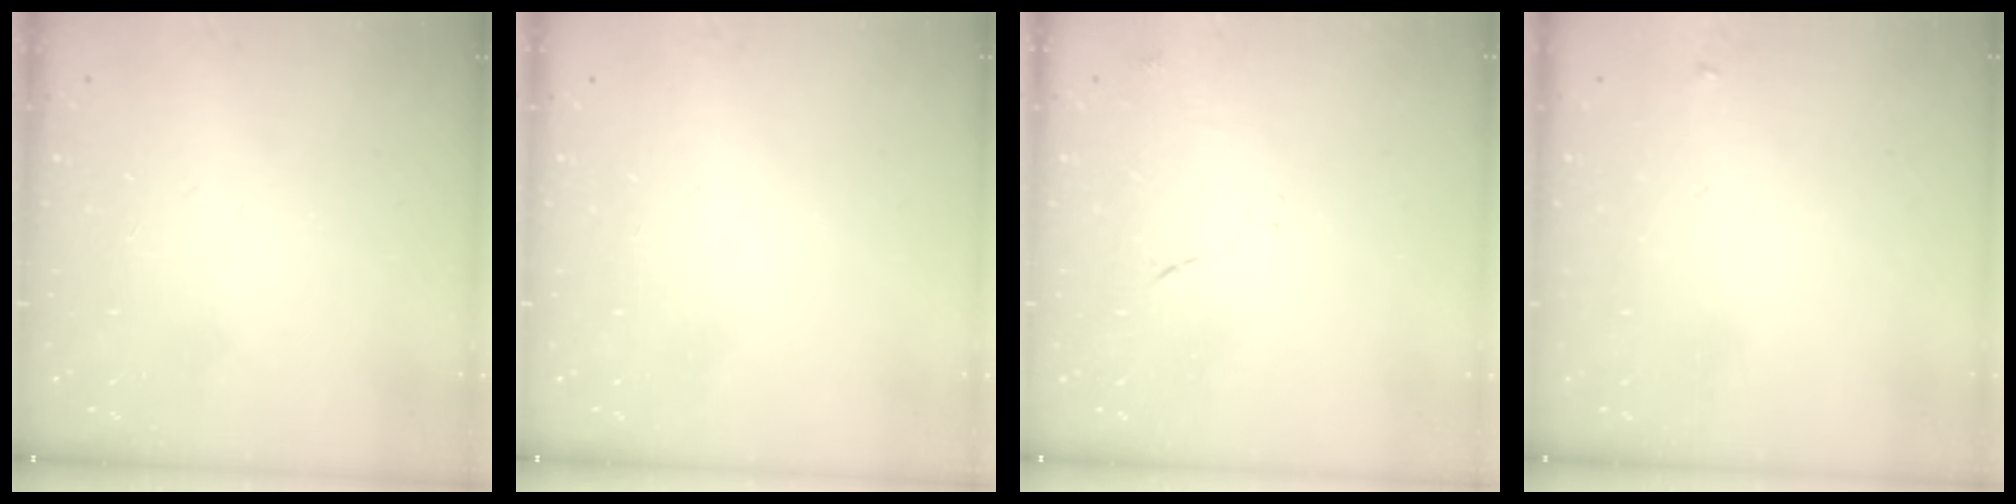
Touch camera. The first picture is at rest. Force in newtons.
{"total": 0.0}
{"total": 8.5, "press": 8.5, "slide": 0.7}
{"total": 2.3, "press": 2.3, "slide": 0.2}